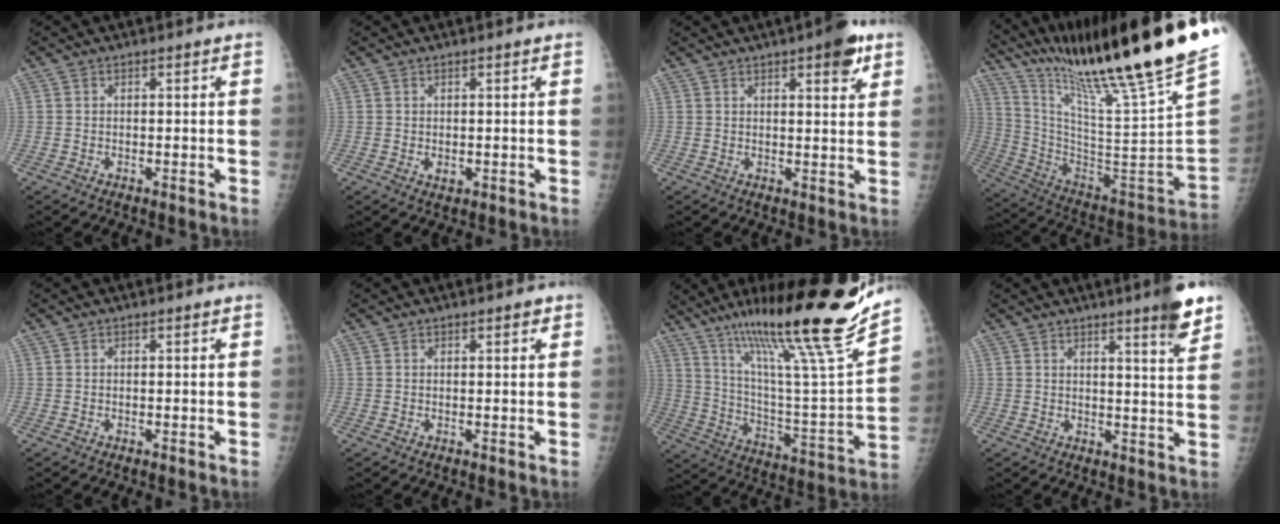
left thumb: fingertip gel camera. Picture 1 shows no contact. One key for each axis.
{"total": 1.5, "fx": 0.4, "fy": 0.8, "fz": 1.3, "tx": -0.018, "ty": -0.005, "tz": 0.010}
{"total": 6.3, "fx": 3.6, "fy": 1.8, "fz": 4.8, "tx": -0.053, "ty": -0.014, "tz": 0.043}
{"total": 33.0, "fx": 24.7, "fy": 0.5, "fz": 21.9, "tx": -0.352, "ty": -0.150, "tz": 0.397}
{"total": 0.0}
{"total": 1.2, "fx": 0.8, "fy": 0.4, "fz": 0.8, "tx": -0.009, "ty": -0.002, "tz": 0.010}
{"total": 28.2, "fx": 20.7, "fy": 1.6, "fz": 19.0, "tx": -0.289, "ty": -0.094, "tz": 0.340}
{"total": 7.2, "fx": 5.0, "fy": 0.1, "fz": 5.2, "tx": -0.060, "ty": -0.034, "tz": 0.064}